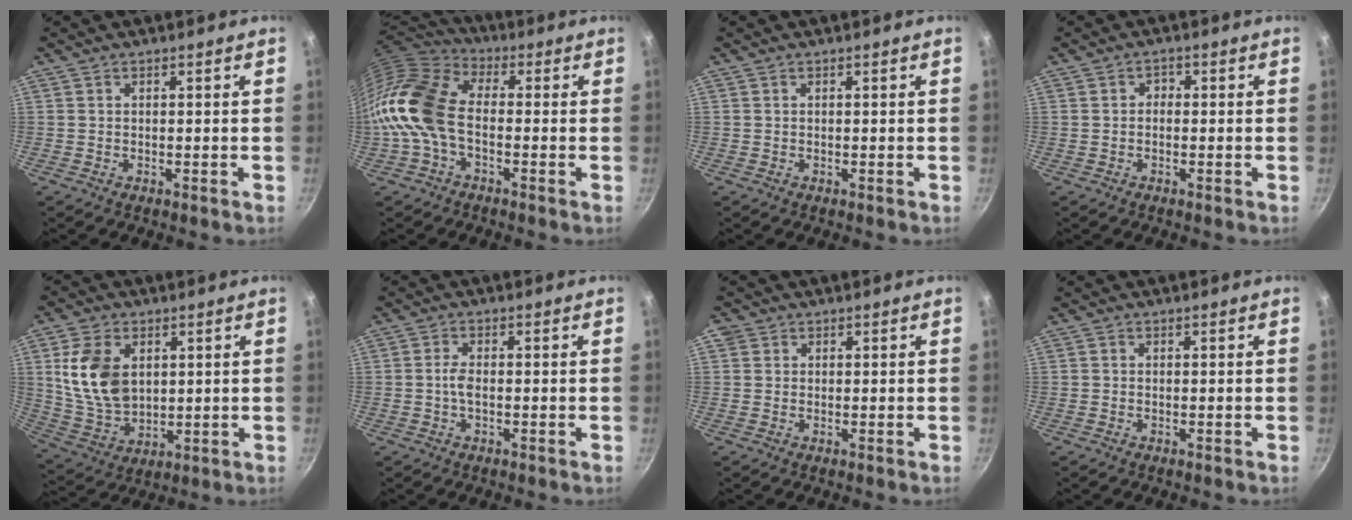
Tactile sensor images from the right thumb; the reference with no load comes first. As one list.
[{"total": 14.3, "force": [-2.6, 8.5, 11.2], "torque": [-0.210, 0.033, -0.070]}, {"total": 0.0}, {"total": 1.4, "force": [-0.2, 1.1, 0.8], "torque": [-0.011, 0.008, -0.007]}, {"total": 13.2, "force": [3.1, 8.9, 9.1], "torque": [-0.157, -0.022, 0.073]}, {"total": 2.3, "force": [-0.4, 0.9, 2.0], "torque": [-0.047, 0.007, -0.011]}, {"total": 1.2, "force": [0.4, 1.1, 0.2], "torque": [0.002, 0.001, 0.001]}, {"total": 0.0}]